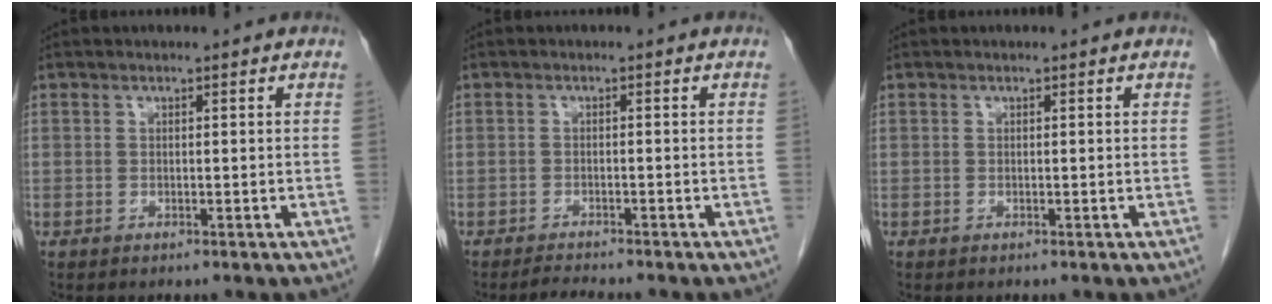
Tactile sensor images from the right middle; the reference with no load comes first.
{"total": 2.2, "force": [-2.1, -0.3, 0.6], "torque": [-0.020, -0.013, -0.035]}
{"total": 0.0}